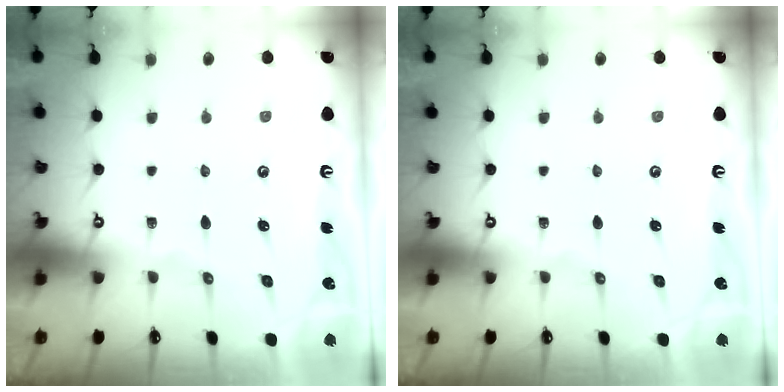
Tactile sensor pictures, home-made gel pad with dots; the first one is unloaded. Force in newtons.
{"total": 0.0}